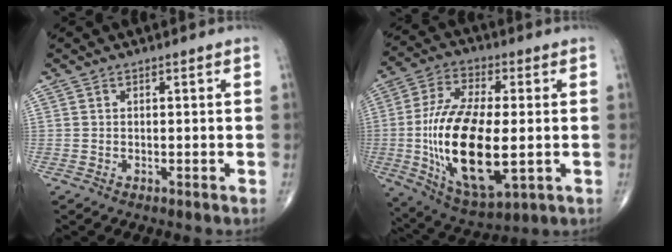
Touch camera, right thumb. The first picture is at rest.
{"total": 21.7, "force": [-2.3, 9.5, 19.4], "torque": [-0.382, -0.007, -0.027]}